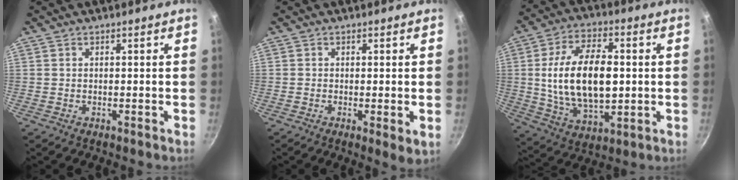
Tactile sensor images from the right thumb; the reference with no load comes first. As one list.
[{"total": 3.1, "force": [-0.6, 0.7, 3.0], "torque": [-0.052, -0.012, -0.013]}, {"total": 18.7, "force": [1.1, 10.1, 15.7], "torque": [-0.264, 0.000, 0.025]}]